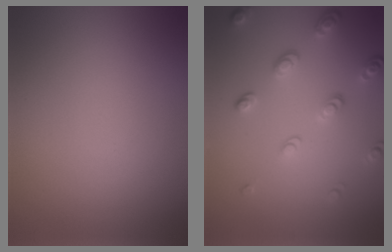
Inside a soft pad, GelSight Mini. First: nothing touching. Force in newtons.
{"total": 3.4, "press": 2.7, "slide": 2.2}